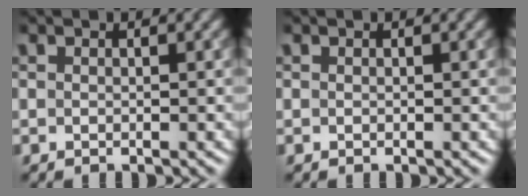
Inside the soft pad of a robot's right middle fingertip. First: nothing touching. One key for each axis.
{"total": 0.0}